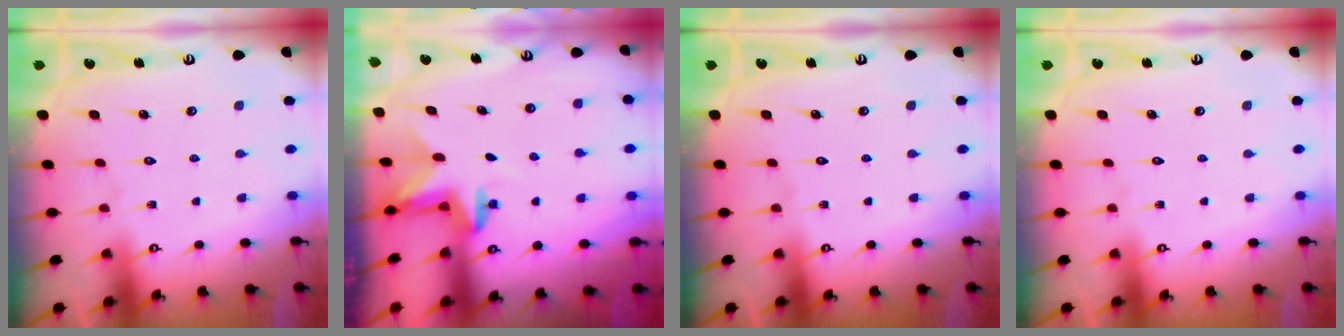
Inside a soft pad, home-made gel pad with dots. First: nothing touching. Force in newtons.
{"total": 2.9, "press": 2.9, "slide": 0.7}
{"total": 0.0}
{"total": 0.0}